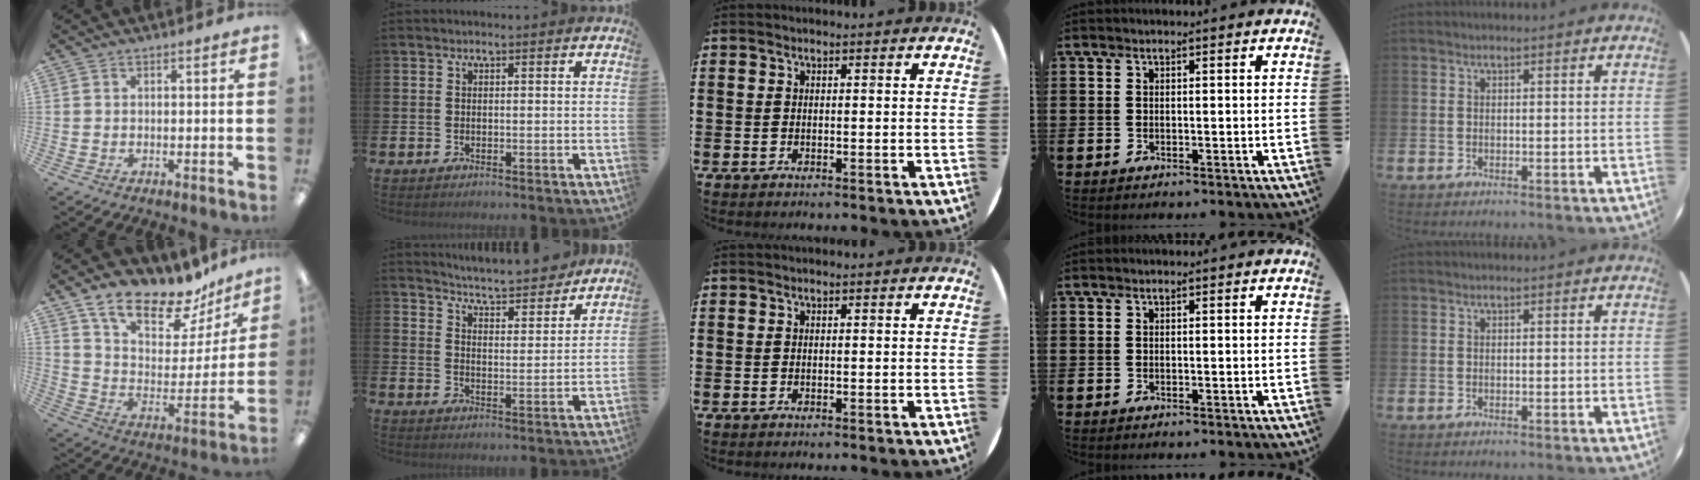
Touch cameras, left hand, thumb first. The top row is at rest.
{"thumb": {"total": 17.8, "force": [13.9, 7.2, 8.5], "torque": [-0.141, -0.096, 0.240]}, "index": {"total": 5.5, "force": [5.5, 0.3, 0.6], "torque": [-0.019, -0.054, 0.089]}}